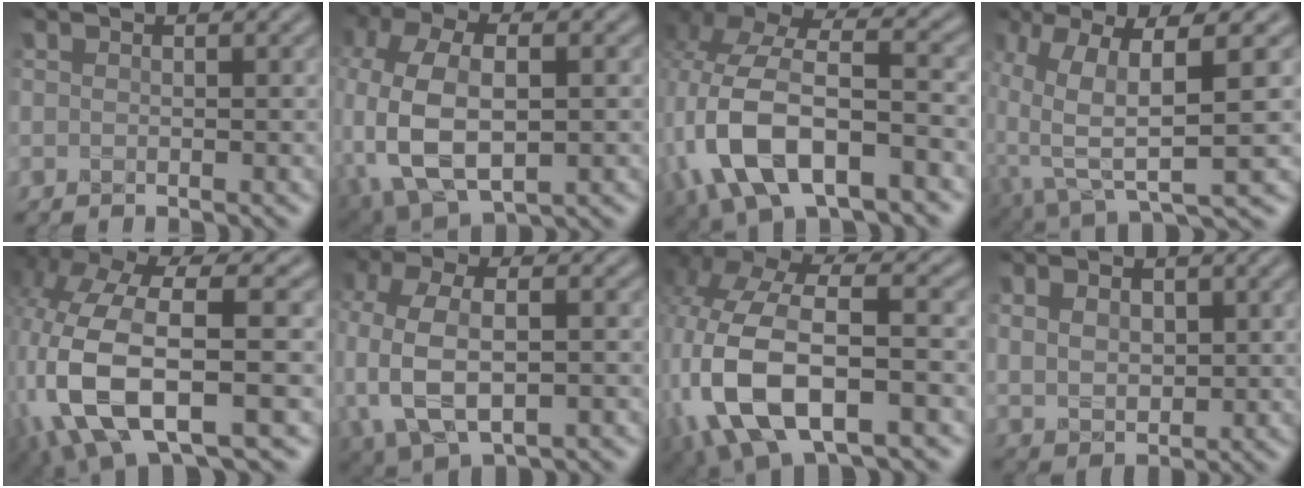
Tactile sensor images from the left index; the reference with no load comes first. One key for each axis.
{"total": 10.6, "fx": -1.9, "fy": 6.5, "fz": 8.2, "tx": -0.201, "ty": -0.005, "tz": -0.029}
{"total": 11.7, "fx": -4.0, "fy": 6.3, "fz": 9.1, "tx": -0.204, "ty": 0.002, "tz": -0.074}
{"total": 8.7, "fx": 0.3, "fy": 2.9, "fz": 8.2, "tx": -0.168, "ty": -0.011, "tz": 0.010}
{"total": 12.3, "fx": -3.5, "fy": 5.4, "fz": 10.5, "tx": -0.246, "ty": -0.004, "tz": -0.060}
{"total": 9.1, "fx": -1.7, "fy": 5.9, "fz": 6.8, "tx": -0.168, "ty": -0.006, "tz": -0.027}
{"total": 12.1, "fx": -4.1, "fy": 6.3, "fz": 9.5, "tx": -0.221, "ty": -0.004, "tz": -0.073}
{"total": 3.4, "fx": 1.1, "fy": 2.6, "fz": 2.0, "tx": -0.041, "ty": 0.006, "tz": 0.019}